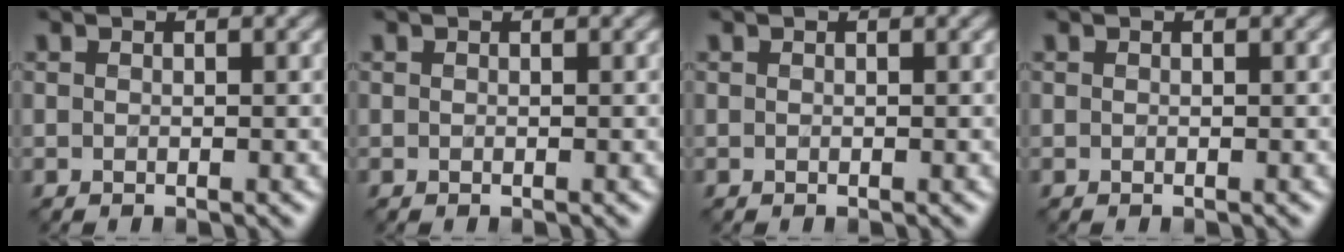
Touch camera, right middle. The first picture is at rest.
{"total": 0.0}
{"total": 0.0}
{"total": 0.0}